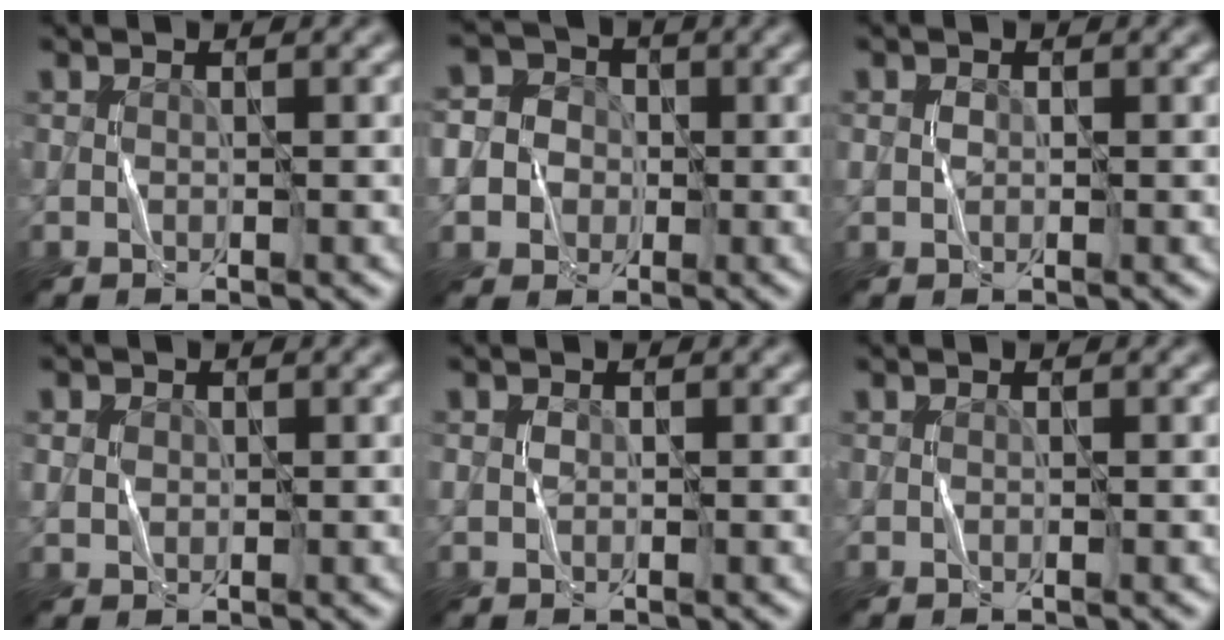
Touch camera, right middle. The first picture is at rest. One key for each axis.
{"total": 8.2, "fx": -1.6, "fy": 7.7, "fz": 2.4, "tx": -0.064, "ty": 0.009, "tz": -0.060}
{"total": 1.3, "fx": 0.3, "fy": 1.1, "fz": 0.6, "tx": -0.012, "ty": 0.004, "tz": 0.003}
{"total": 1.5, "fx": 0.6, "fy": 1.2, "fz": 0.6, "tx": -0.022, "ty": 0.003, "tz": 0.016}
{"total": 1.0, "fx": 0.2, "fy": 0.8, "fz": 0.4, "tx": -0.007, "ty": 0.002, "tz": 0.003}
{"total": 0.0}